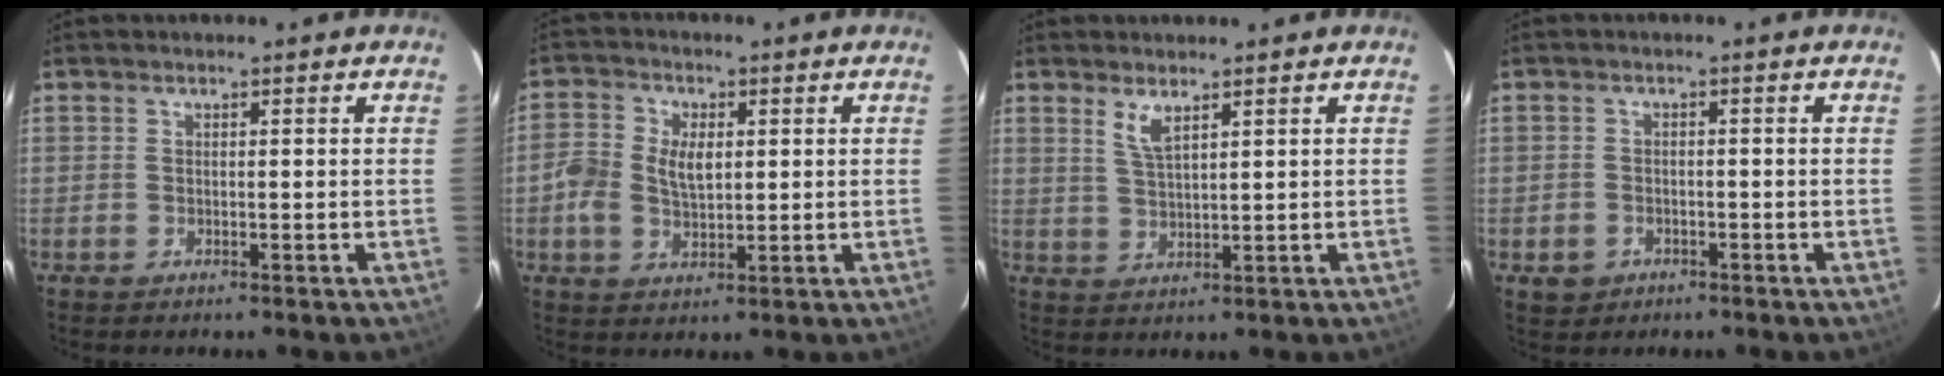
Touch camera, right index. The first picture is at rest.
{"total": 6.4, "force": [0.4, 4.0, 5.0], "torque": [-0.104, 0.007, 0.006]}
{"total": 3.5, "force": [2.3, 0.9, 2.5], "torque": [-0.050, -0.004, 0.047]}
{"total": 3.4, "force": [-1.5, 2.9, 1.0], "torque": [-0.028, 0.003, -0.017]}